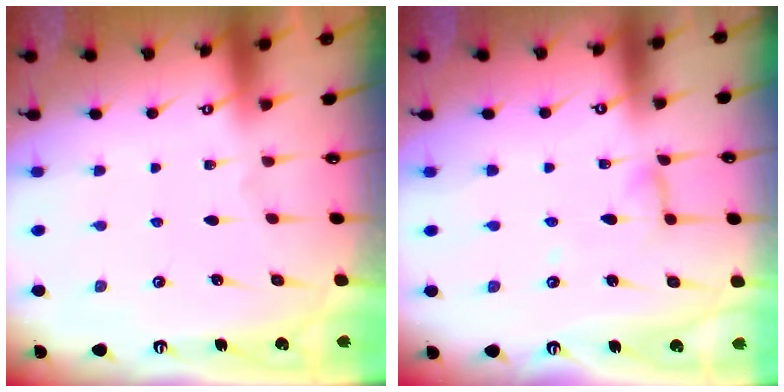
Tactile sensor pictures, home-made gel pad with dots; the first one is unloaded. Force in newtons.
{"total": 4.8, "press": 4.8, "slide": 0.2}